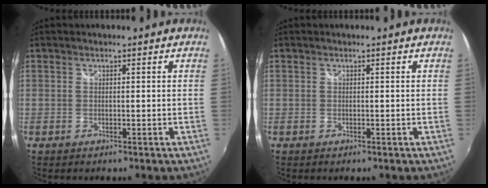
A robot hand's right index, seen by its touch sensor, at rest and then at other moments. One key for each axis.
{"total": 0.0}